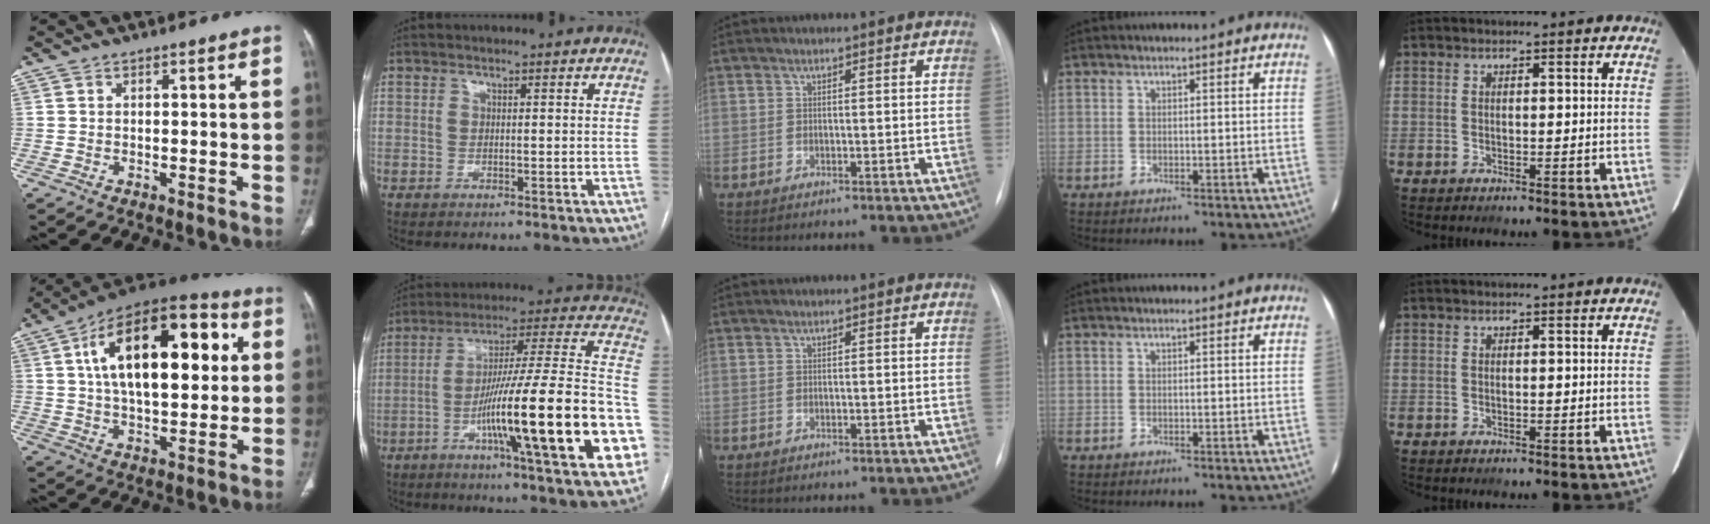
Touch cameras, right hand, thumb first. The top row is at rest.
{"thumb": {"total": 24.8, "force": [5.6, 12.3, 20.8], "torque": [-0.306, 0.017, 0.080]}, "index": {"total": 27.5, "force": [-8.5, 1.6, 26.1], "torque": [-0.323, -0.002, -0.136]}}